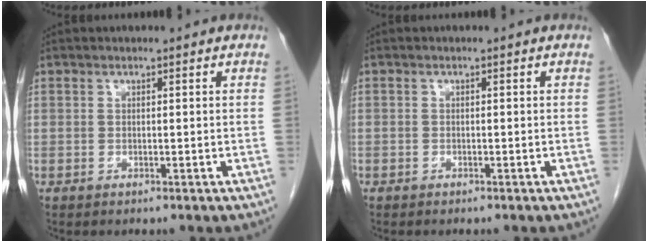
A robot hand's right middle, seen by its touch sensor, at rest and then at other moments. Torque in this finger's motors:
{"motor_torque": [1.02, -1.12, 0.02, -0.21]}